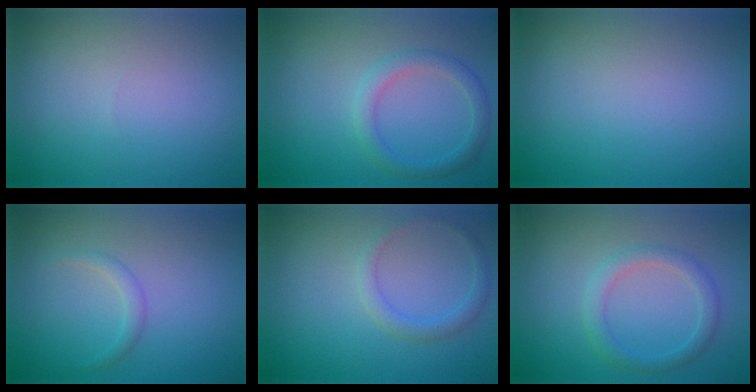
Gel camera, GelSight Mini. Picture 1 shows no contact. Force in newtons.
{"total": 2.3, "press": 2.3, "slide": 0.1}
{"total": 0.0}
{"total": 1.0, "press": 1.0, "slide": 0.1}
{"total": 1.7, "press": 1.7, "slide": 0.1}
{"total": 2.3, "press": 2.3, "slide": 0.1}